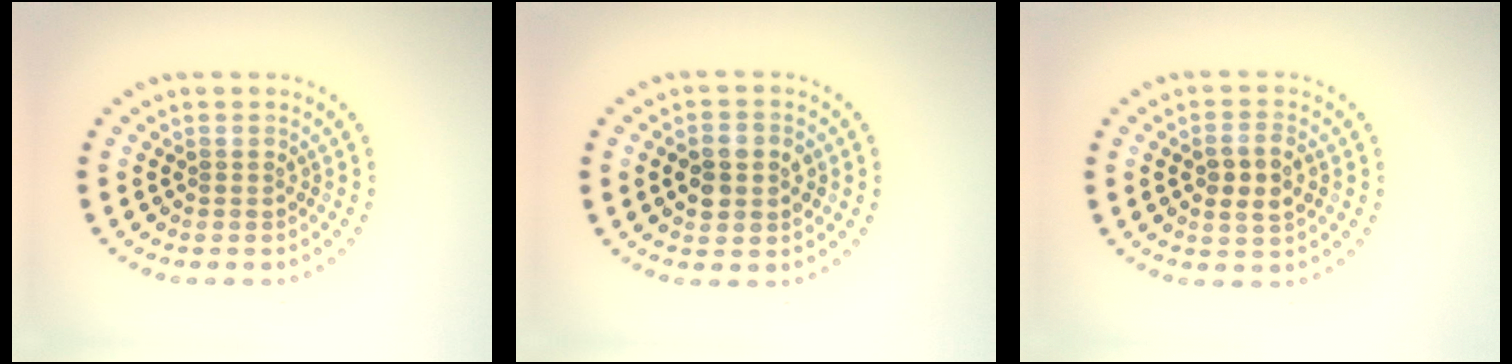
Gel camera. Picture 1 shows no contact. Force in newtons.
{"total": 3.8, "press": 3.8, "slide": 0.3}
{"total": 3.0, "press": 3.0, "slide": 0.5}